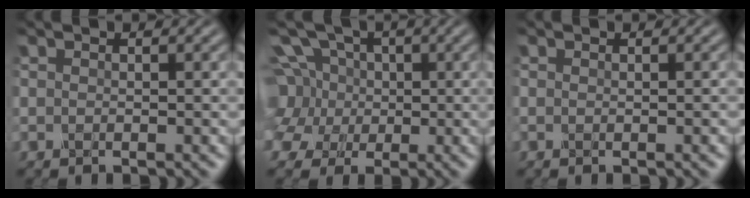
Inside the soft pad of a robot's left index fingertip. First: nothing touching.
{"total": 11.5, "force": [2.5, 9.6, 5.8], "torque": [-0.125, 0.045, 0.002]}
{"total": 0.7, "force": [-0.1, 0.3, 0.6], "torque": [-0.002, -0.002, -0.001]}